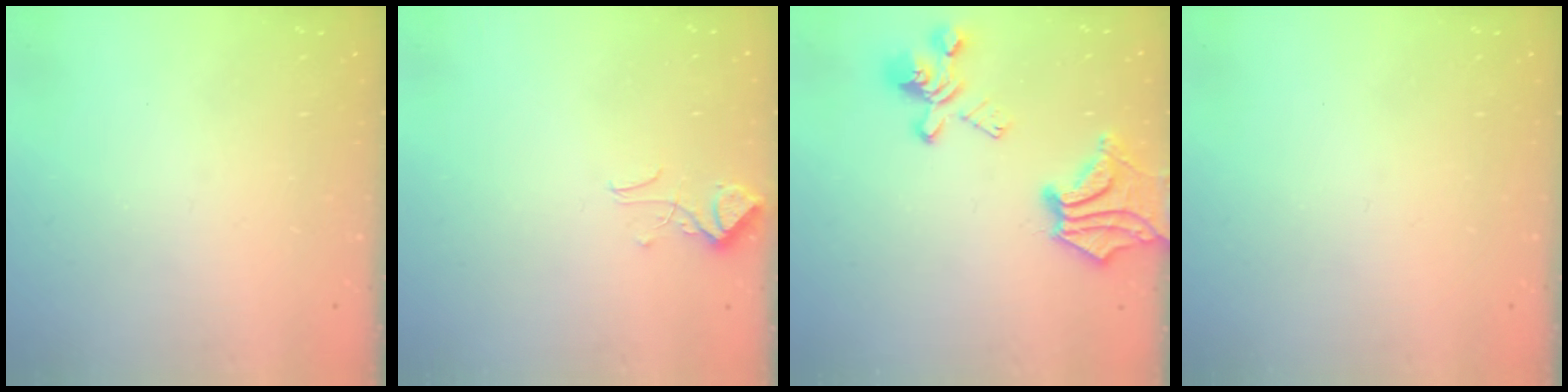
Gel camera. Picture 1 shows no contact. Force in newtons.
{"total": 1.4, "press": 1.1, "slide": 0.8}
{"total": 9.4, "press": 8.9, "slide": 3.1}
{"total": 0.0}